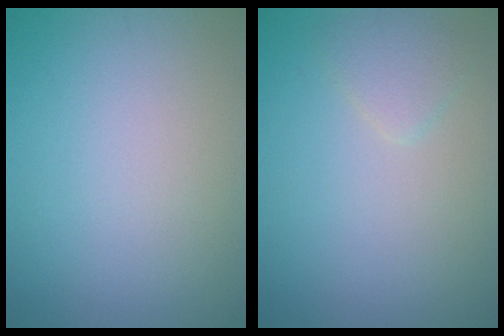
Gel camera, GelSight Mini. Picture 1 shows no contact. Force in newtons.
{"total": 1.5, "press": 1.5, "slide": 0.1}